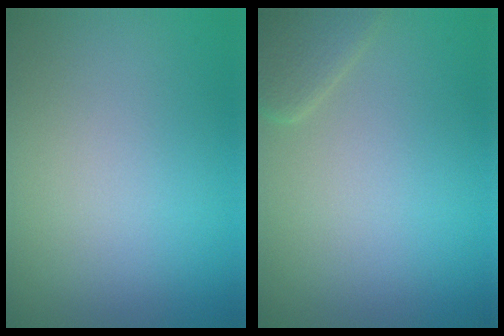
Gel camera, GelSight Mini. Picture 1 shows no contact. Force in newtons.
{"total": 1.9, "press": 1.9, "slide": 0.1}